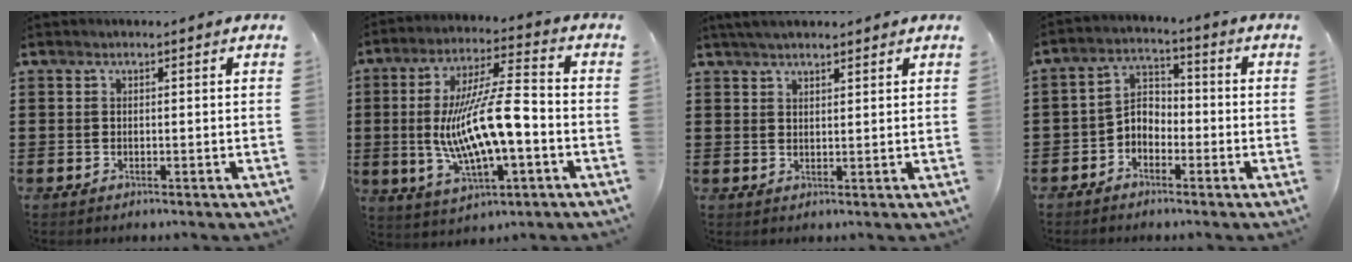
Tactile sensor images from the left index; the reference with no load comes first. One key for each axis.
{"total": 13.7, "fx": -2.3, "fy": 3.8, "fz": 12.9, "tx": -0.265, "ty": -0.005, "tz": -0.046}
{"total": 2.8, "fx": 2.5, "fy": 0.5, "fz": 1.3, "tx": -0.031, "ty": 0.004, "tz": 0.047}
{"total": 3.7, "fx": -2.4, "fy": 2.5, "fz": 1.4, "tx": -0.042, "ty": 0.006, "tz": -0.055}